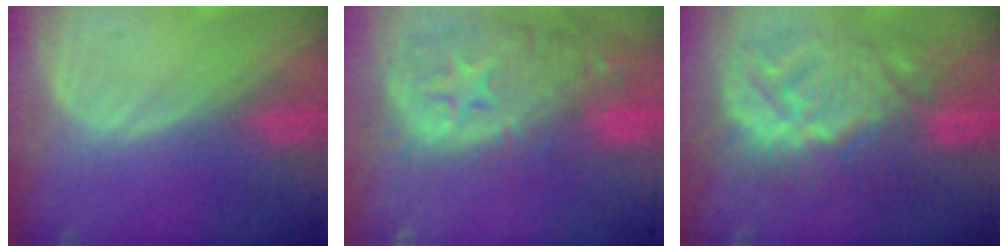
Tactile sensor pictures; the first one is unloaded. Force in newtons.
{"total": 13.8, "press": 11.1, "slide": 8.1}
{"total": 11.5, "press": 11.5, "slide": 1.0}